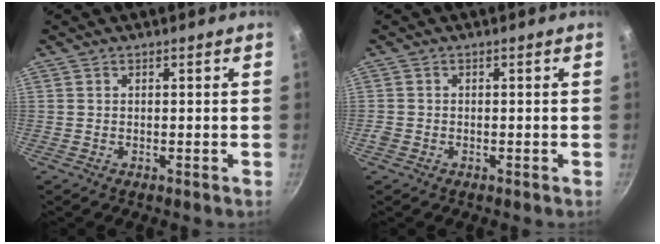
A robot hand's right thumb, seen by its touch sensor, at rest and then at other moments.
{"total": 1.3, "force": [-0.6, 1.1, 0.5], "torque": [-0.011, 0.001, -0.012]}